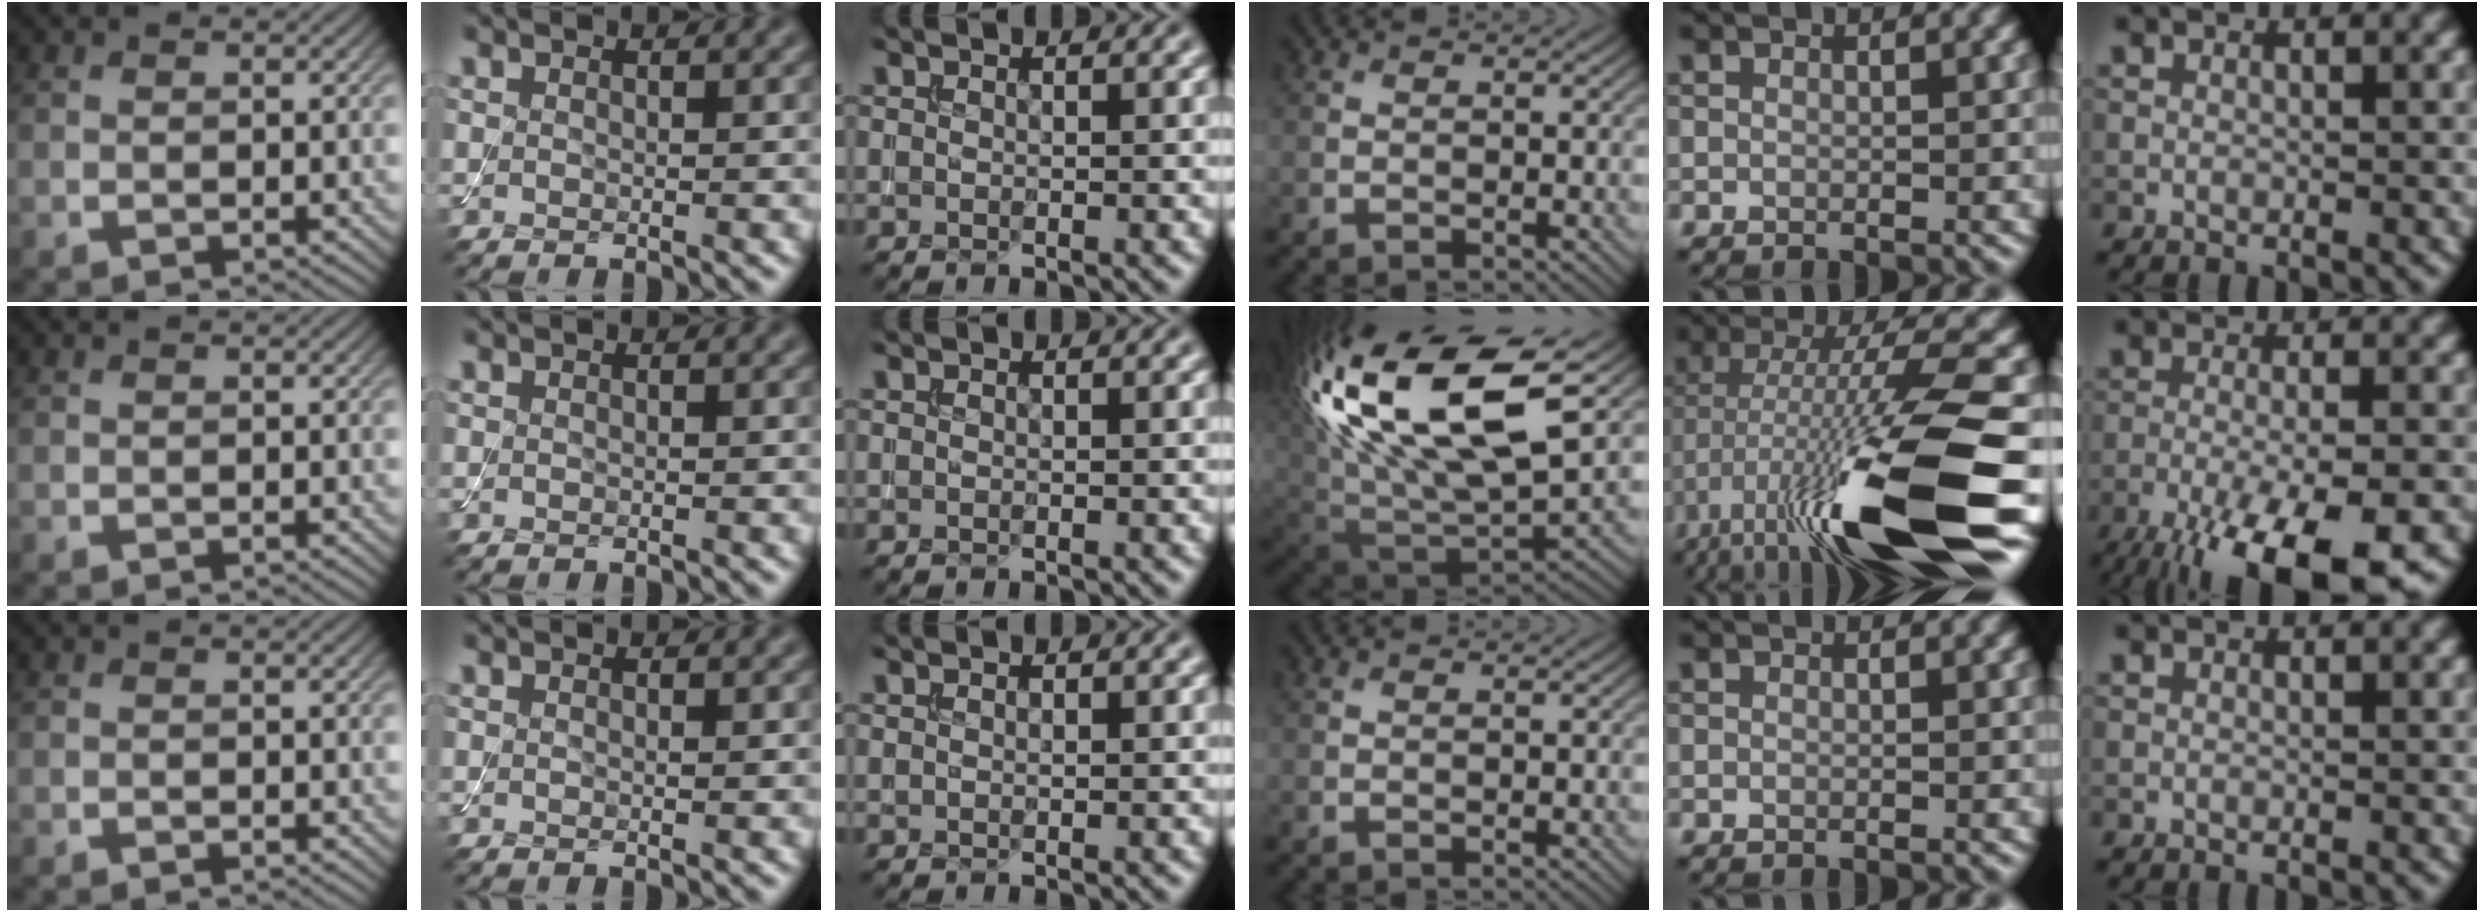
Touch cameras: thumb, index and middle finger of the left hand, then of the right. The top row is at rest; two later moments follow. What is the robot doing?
{"motion": "assemble", "object": "toy tower of hanoi"}